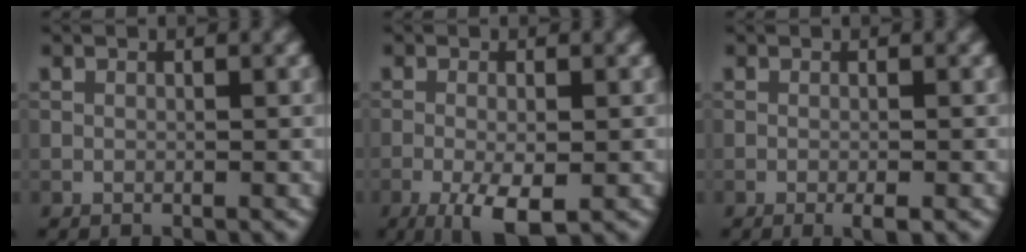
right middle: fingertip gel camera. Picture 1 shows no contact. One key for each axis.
{"total": 4.8, "fx": -2.2, "fy": 1.5, "fz": 4.0, "tx": -0.075, "ty": -0.004, "tz": -0.038}
{"total": 1.3, "fx": -0.6, "fy": 0.2, "fz": 1.2, "tx": -0.015, "ty": -0.004, "tz": -0.011}